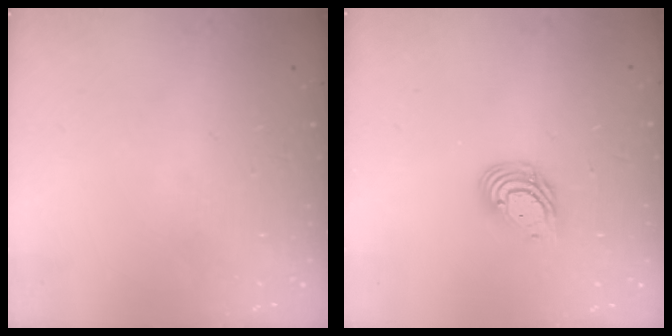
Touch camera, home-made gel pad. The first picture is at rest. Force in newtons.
{"total": 9.2, "press": 9.0, "slide": 1.5}